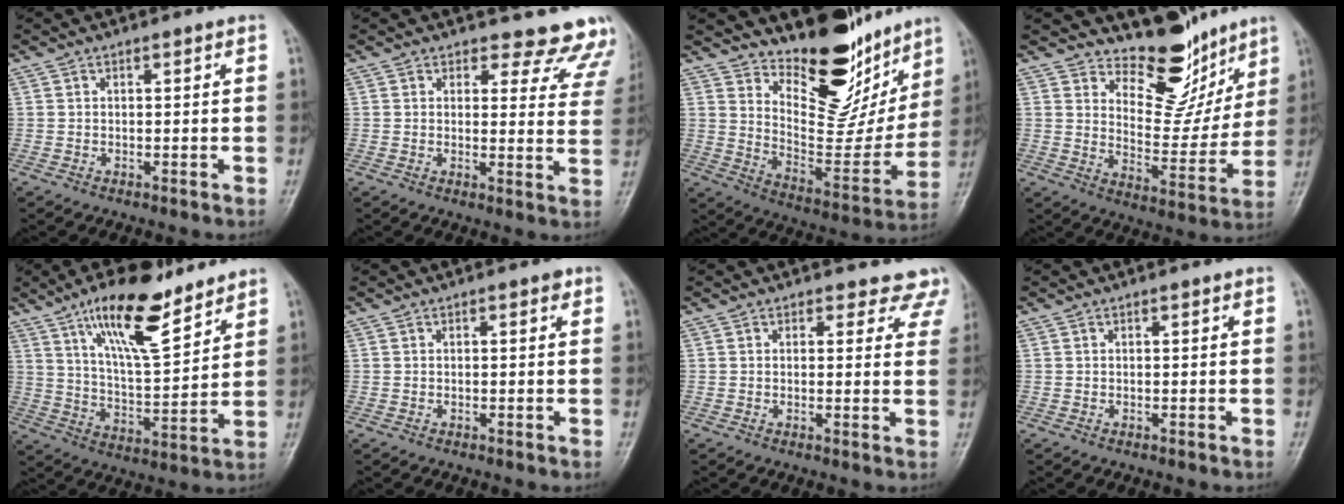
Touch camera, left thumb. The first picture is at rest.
{"total": 11.6, "force": [10.9, 3.8, 0.6], "torque": [0.051, -0.094, 0.092]}
{"total": 19.6, "force": [15.0, 8.2, 9.6], "torque": [-0.070, -0.110, 0.236]}
{"total": 12.6, "force": [10.2, 6.3, 3.9], "torque": [-0.003, -0.078, 0.158]}
{"total": 16.2, "force": [10.9, 4.9, 10.9], "torque": [-0.162, -0.061, 0.194]}
{"total": 0.8, "force": [0.4, 0.4, 0.5], "torque": [-0.003, -0.001, 0.003]}
{"total": 6.1, "force": [5.4, 2.8, 0.1], "torque": [0.051, -0.023, 0.032]}
{"total": 0.0}